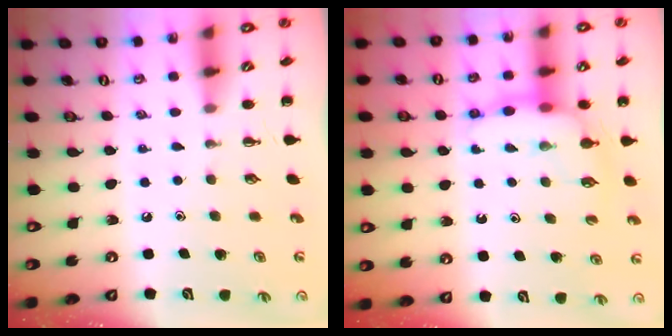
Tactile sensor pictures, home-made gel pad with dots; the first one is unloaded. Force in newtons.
{"total": 10.9, "press": 10.8, "slide": 1.5}